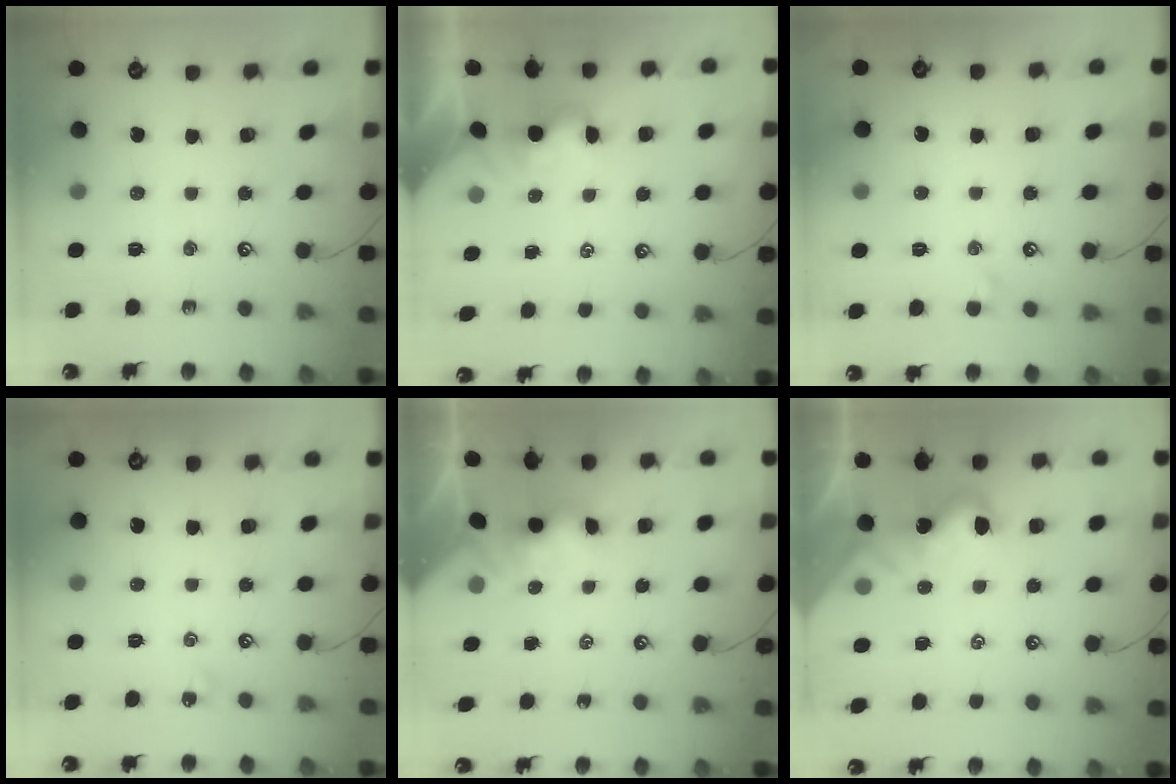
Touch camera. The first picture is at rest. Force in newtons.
{"total": 2.0, "press": 2.0, "slide": 0.4}
{"total": 0.5, "press": 0.2, "slide": 0.5}
{"total": 3.1, "press": 3.0, "slide": 0.6}
{"total": 3.0, "press": 2.9, "slide": 0.6}
{"total": 2.0, "press": 1.9, "slide": 0.5}